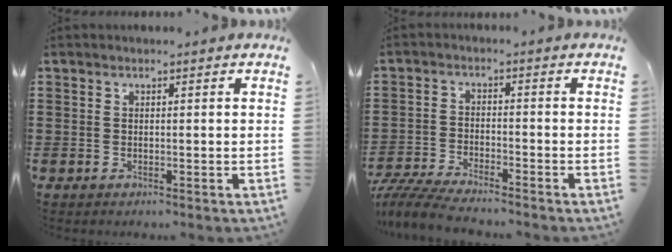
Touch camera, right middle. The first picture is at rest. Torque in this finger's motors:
{"motor_torque": [0.40, -0.05, 0.38, 0.13]}